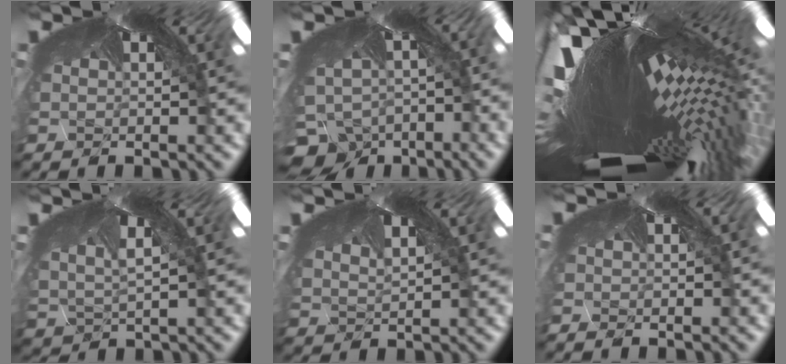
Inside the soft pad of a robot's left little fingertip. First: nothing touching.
{"total": 9.8, "force": [-9.5, 2.6, -0.4], "torque": [-0.010, -0.091, -0.128]}
{"total": 8.4, "force": [-7.5, -1.7, 3.3], "torque": [-0.102, -0.090, -0.089]}
{"total": 1.7, "force": [-1.5, 0.7, -0.1], "torque": [-0.032, -0.021, 0.009]}
{"total": 1.0, "force": [0.1, 0.8, 0.6], "torque": [-0.032, -0.005, 0.018]}
{"total": 1.3, "force": [-0.7, -0.8, -0.7], "torque": [0.013, -0.002, -0.008]}